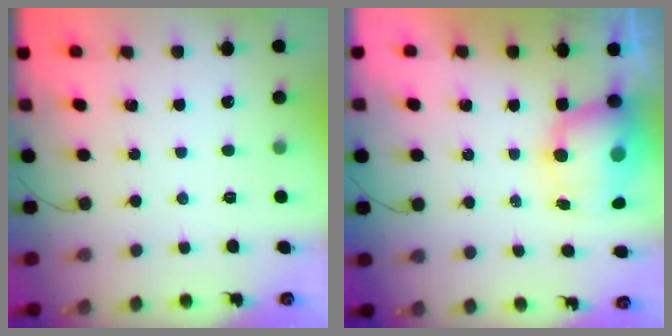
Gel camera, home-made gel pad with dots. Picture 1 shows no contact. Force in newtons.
{"total": 10.0, "press": 9.7, "slide": 2.7}